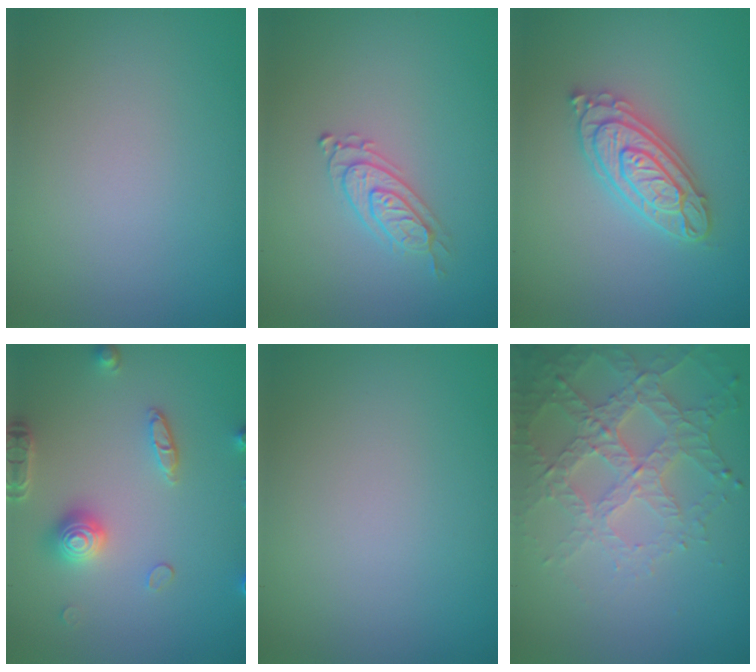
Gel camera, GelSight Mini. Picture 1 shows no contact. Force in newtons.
{"total": 2.3, "press": 2.1, "slide": 0.9}
{"total": 4.0, "press": 4.0, "slide": 0.5}
{"total": 3.7, "press": 3.3, "slide": 1.6}
{"total": 0.0}
{"total": 4.5, "press": 4.0, "slide": 2.0}